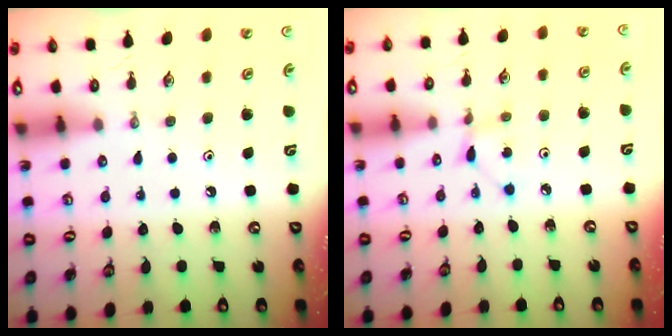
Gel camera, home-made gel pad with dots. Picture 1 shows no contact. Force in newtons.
{"total": 1.5, "press": 1.5, "slide": 0.2}